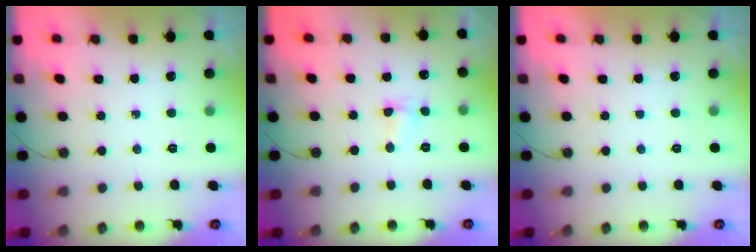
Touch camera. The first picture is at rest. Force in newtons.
{"total": 3.0, "press": 2.9, "slide": 0.5}
{"total": 0.0}